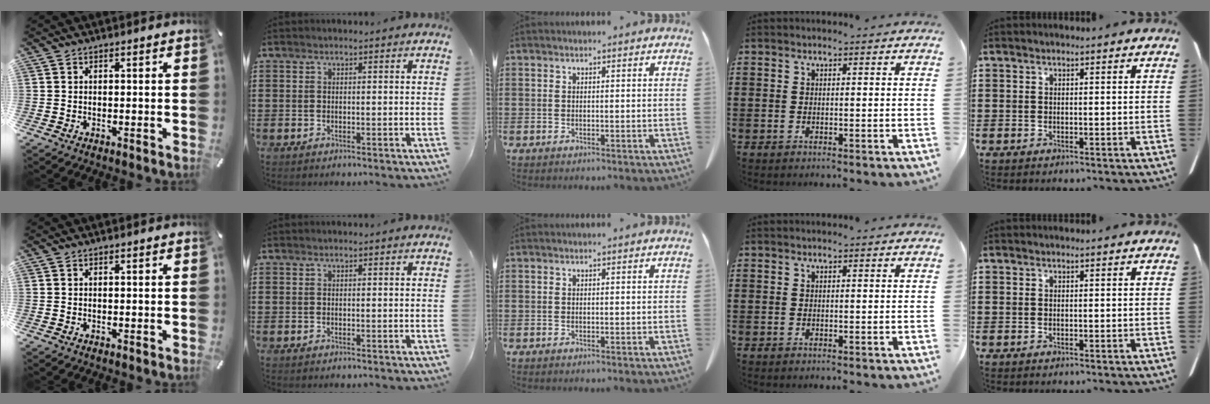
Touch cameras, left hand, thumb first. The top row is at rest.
{}